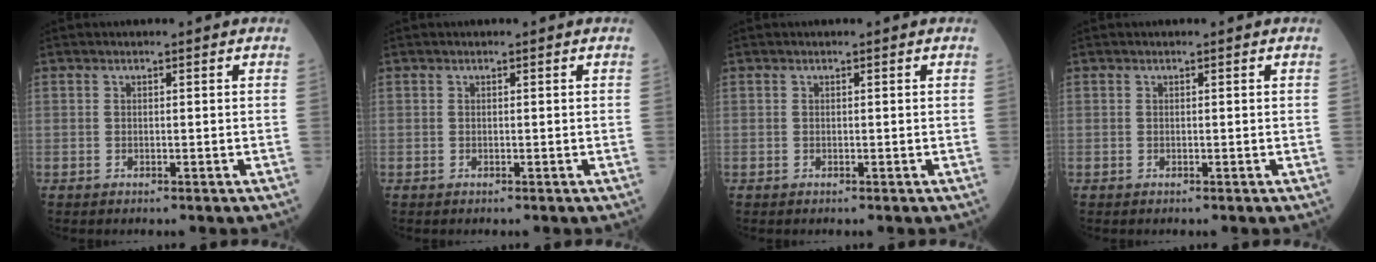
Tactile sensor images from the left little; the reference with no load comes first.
{"total": 0.0}
{"total": 0.0}
{"total": 0.0}